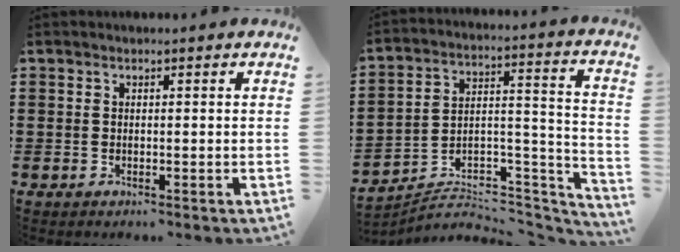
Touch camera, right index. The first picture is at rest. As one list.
[{"total": 3.8, "force": [-3.3, 1.7, 1.0], "torque": [-0.021, -0.012, -0.069]}]